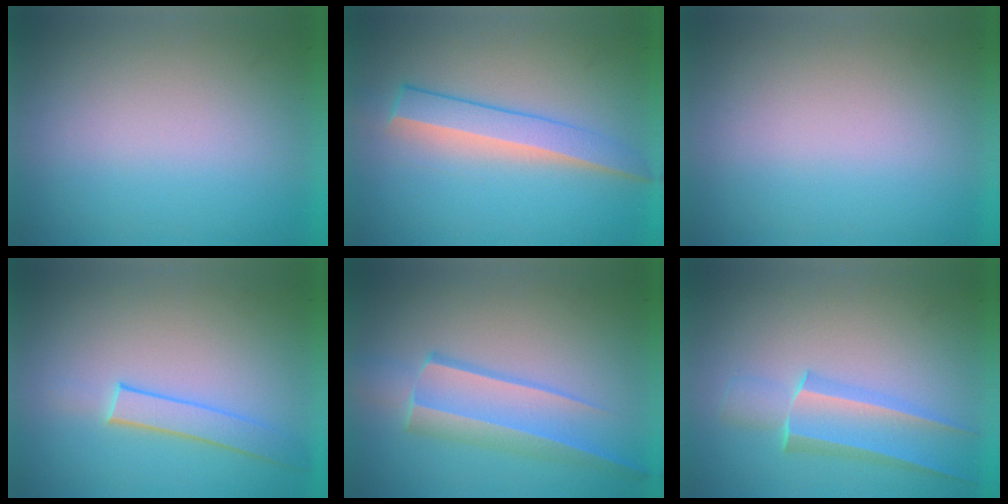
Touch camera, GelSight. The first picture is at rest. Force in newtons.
{"total": 3.2}
{"total": 0.0}
{"total": 1.9}
{"total": 3.1}
{"total": 2.6}